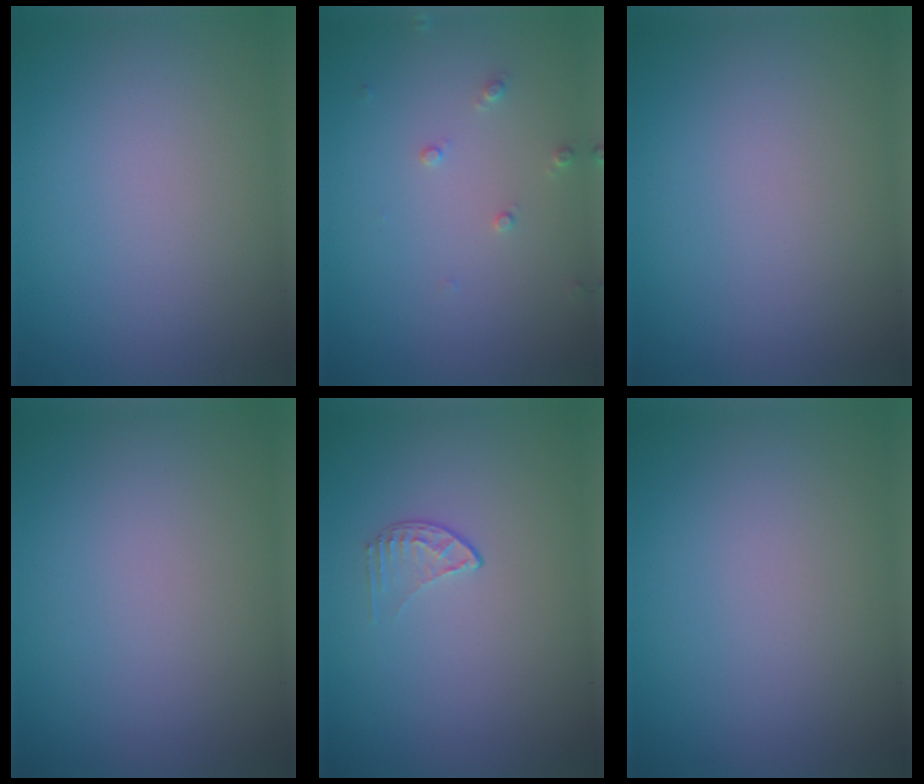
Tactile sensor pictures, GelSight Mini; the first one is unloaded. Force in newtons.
{"total": 1.1, "press": 1.1, "slide": 0.2}
{"total": 0.0}
{"total": 0.0}
{"total": 1.1, "press": 0.7, "slide": 0.9}
{"total": 0.0}